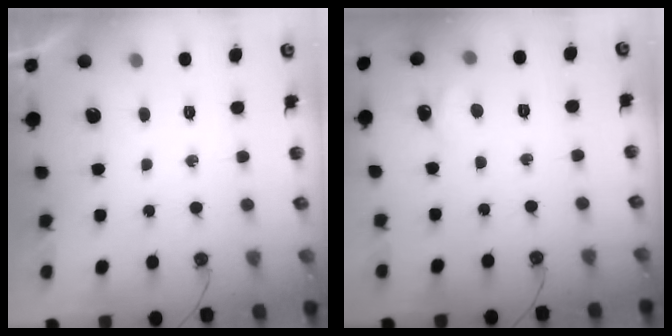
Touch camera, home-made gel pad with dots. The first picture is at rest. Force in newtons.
{"total": 2.4, "press": 2.4, "slide": 0.3}